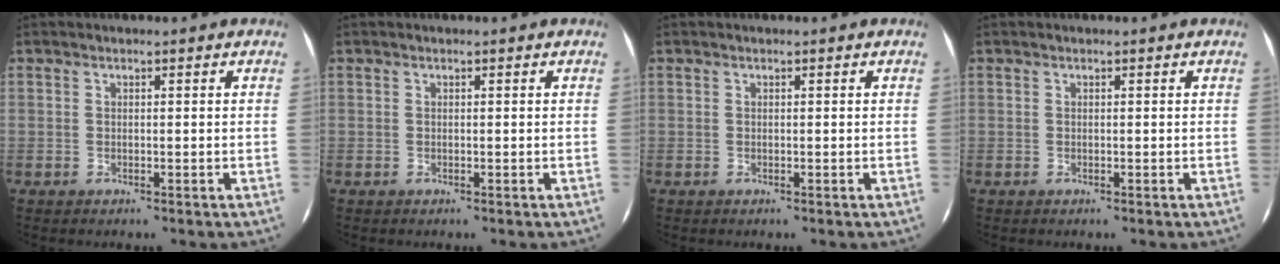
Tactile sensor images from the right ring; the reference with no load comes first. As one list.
[{"total": 0.0}, {"total": 0.0}, {"total": 0.0}]